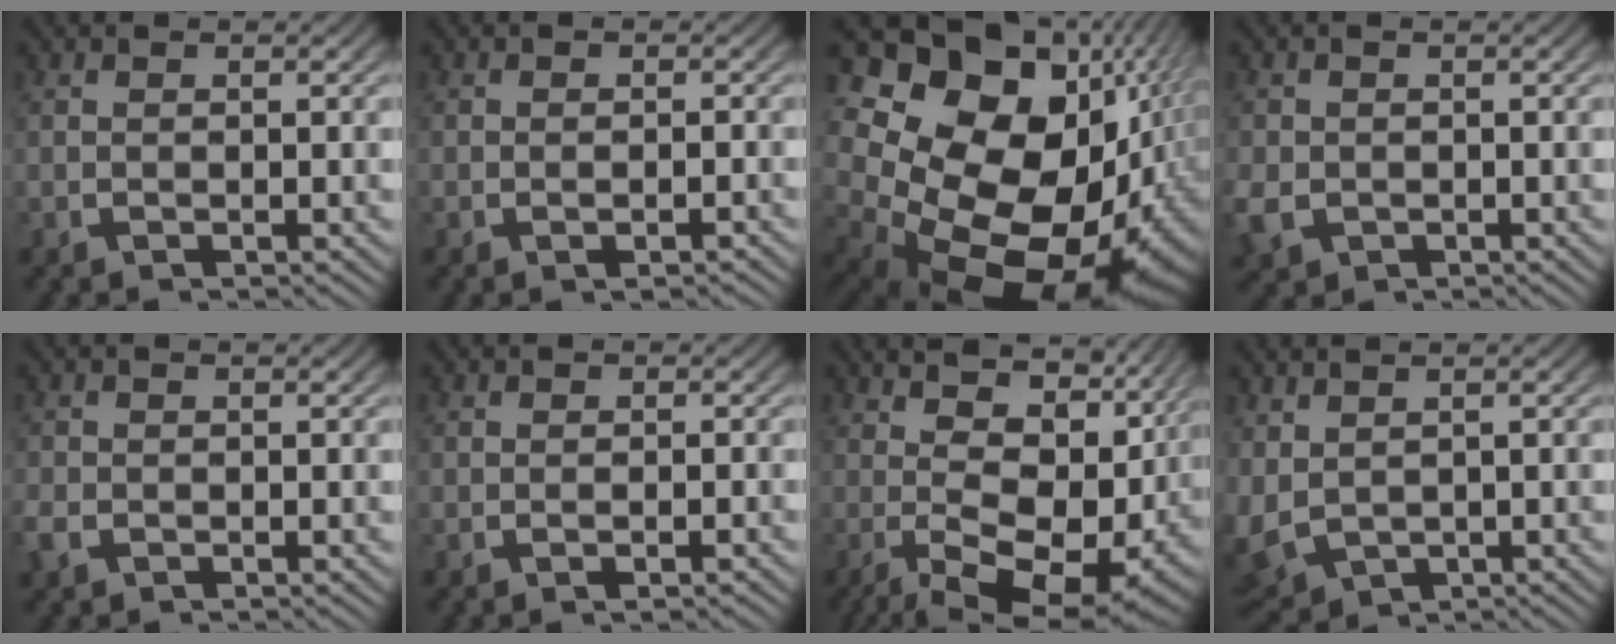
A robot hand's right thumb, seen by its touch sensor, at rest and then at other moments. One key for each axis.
{"total": 1.3, "fx": -0.8, "fy": 0.7, "fz": 0.8, "tx": -0.012, "ty": 0.001, "tz": -0.017}
{"total": 27.2, "fx": -1.8, "fy": 19.2, "fz": 19.1, "tx": -0.355, "ty": -0.071, "tz": -0.005}
{"total": 2.9, "fx": -0.9, "fy": 2.5, "fz": 1.1, "tx": -0.036, "ty": -0.014, "tz": -0.010}
{"total": 1.4, "fx": -0.8, "fy": 1.1, "fz": 0.5, "tx": -0.014, "ty": -0.003, "tz": -0.018}
{"total": 1.0, "fx": -0.6, "fy": 0.5, "fz": 0.6, "tx": -0.010, "ty": 0.002, "tz": -0.015}
{"total": 14.8, "fx": 0.1, "fy": 8.7, "fz": 12.0, "tx": -0.195, "ty": -0.037, "tz": 0.016}
{"total": 6.2, "fx": -1.3, "fy": 5.1, "fz": 3.3, "tx": -0.092, "ty": -0.034, "tz": 0.002}